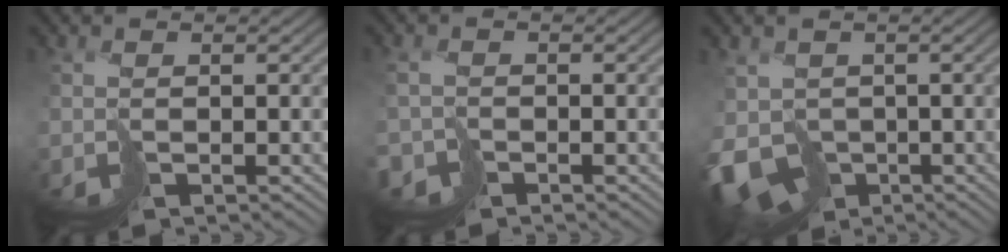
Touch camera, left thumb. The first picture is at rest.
{"total": 1.8, "force": [-1.5, 1.0, 0.0], "torque": [0.006, -0.005, -0.033]}
{"total": 7.6, "force": [-2.3, 5.9, 4.2], "torque": [-0.102, -0.025, -0.044]}